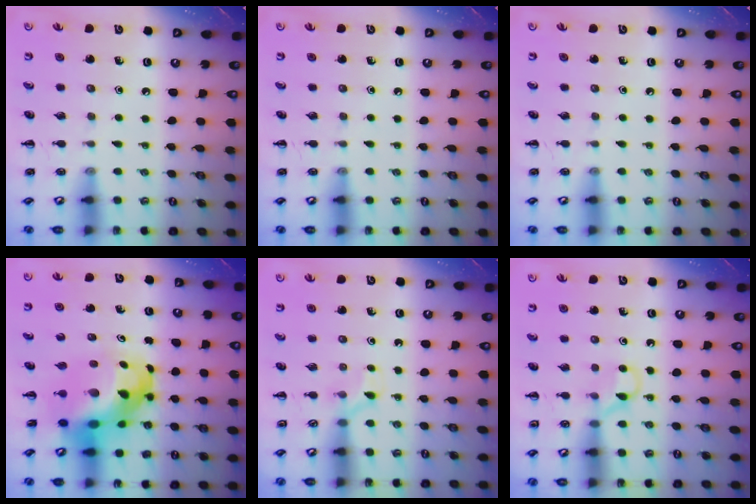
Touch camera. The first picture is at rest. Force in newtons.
{"total": 0.0}
{"total": 0.0}
{"total": 11.8, "press": 11.3, "slide": 3.1}
{"total": 3.9, "press": 3.6, "slide": 1.5}
{"total": 5.4, "press": 5.2, "slide": 1.4}